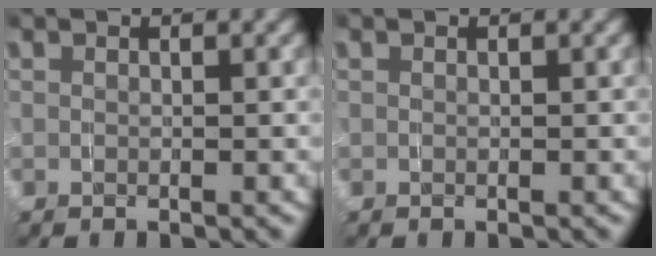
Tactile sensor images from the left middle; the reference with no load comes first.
{"total": 0.0}